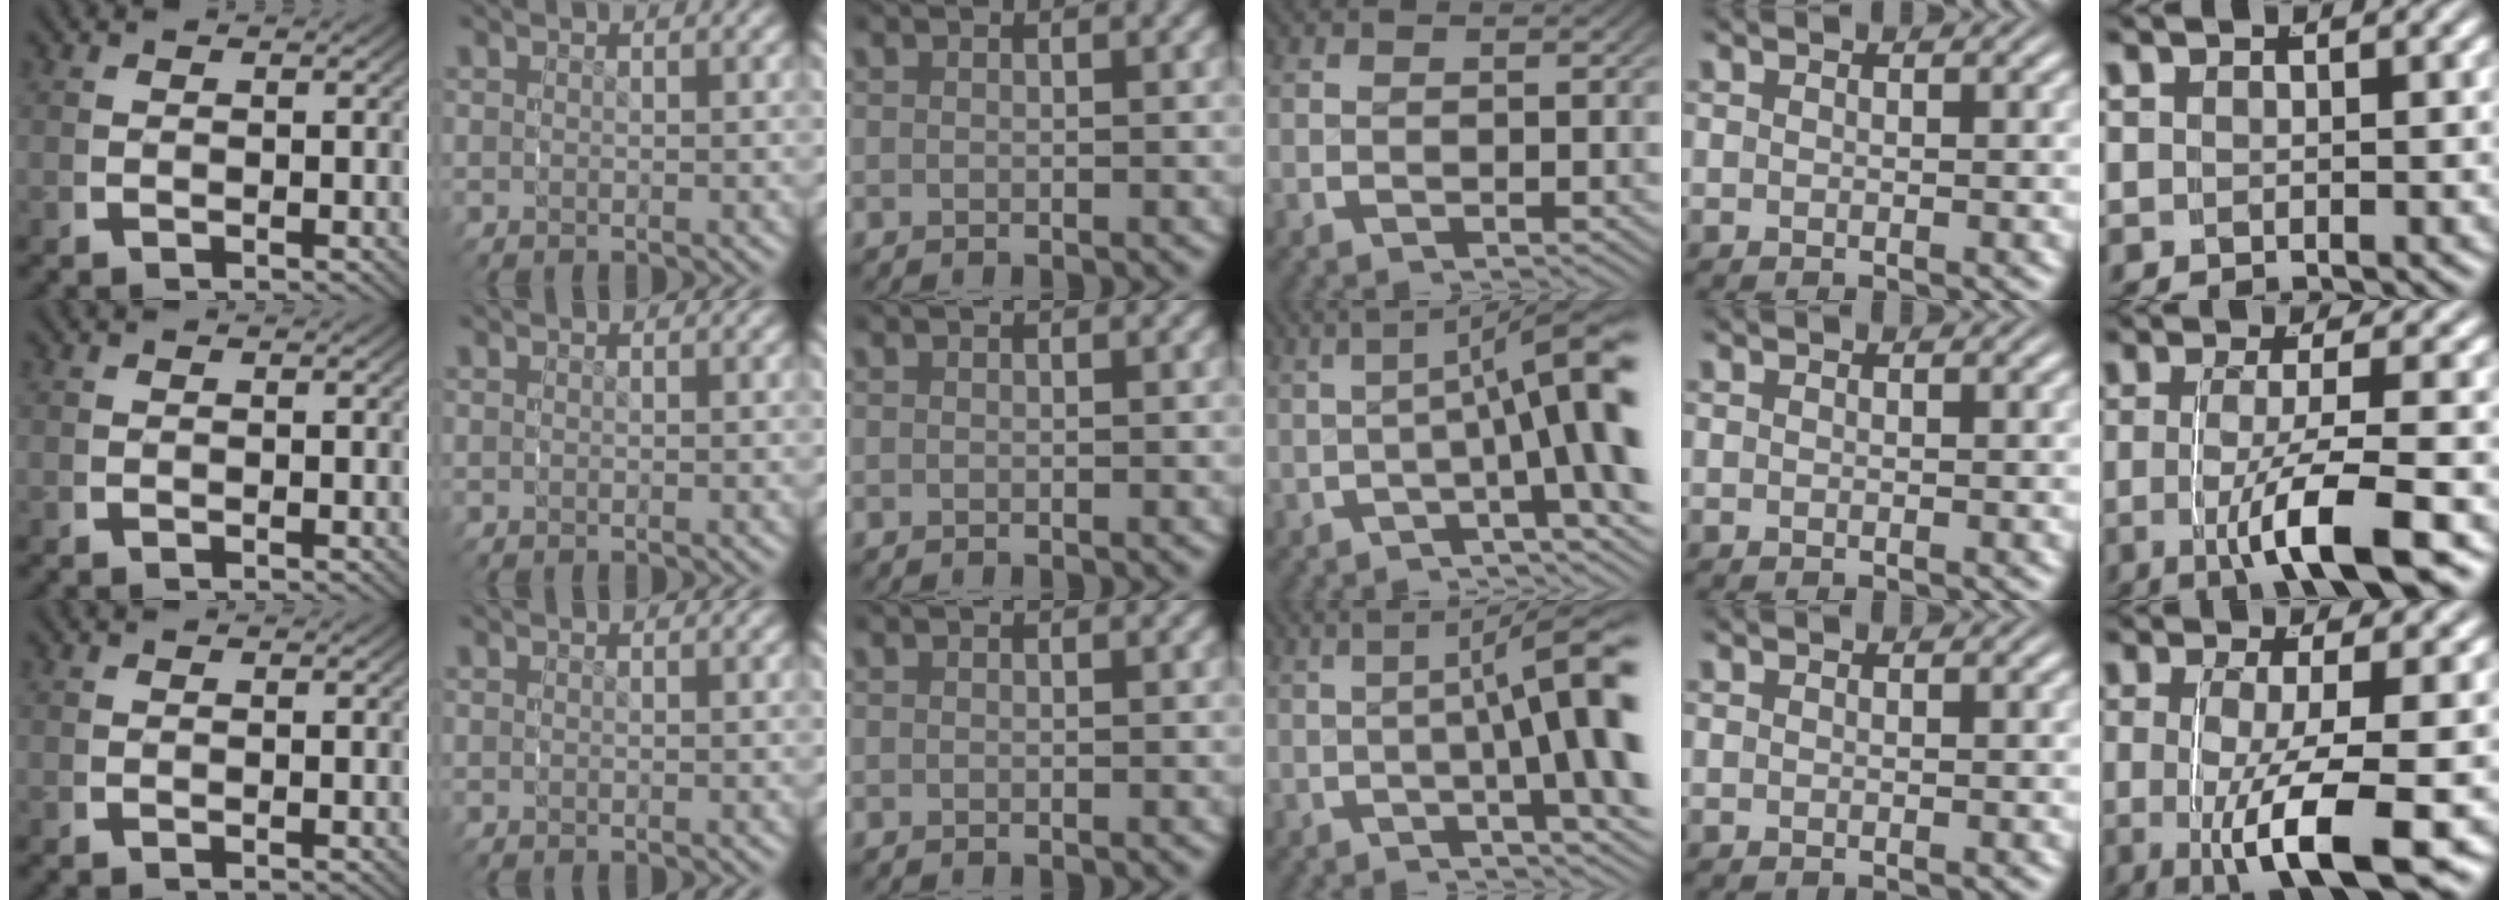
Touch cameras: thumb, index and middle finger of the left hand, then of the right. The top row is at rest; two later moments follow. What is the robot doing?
{"motion": "grasp_and_lifting", "object": "dispenser bottle"}